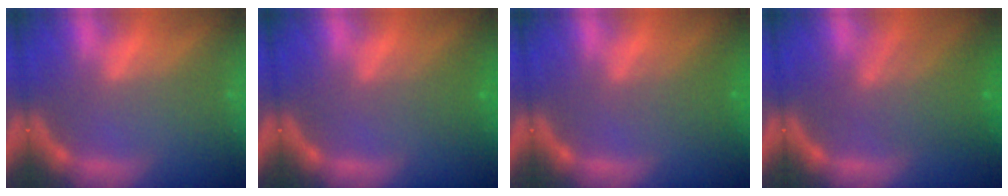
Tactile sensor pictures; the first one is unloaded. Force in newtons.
{"total": 2.4}
{"total": 2.5}
{"total": 6.0}